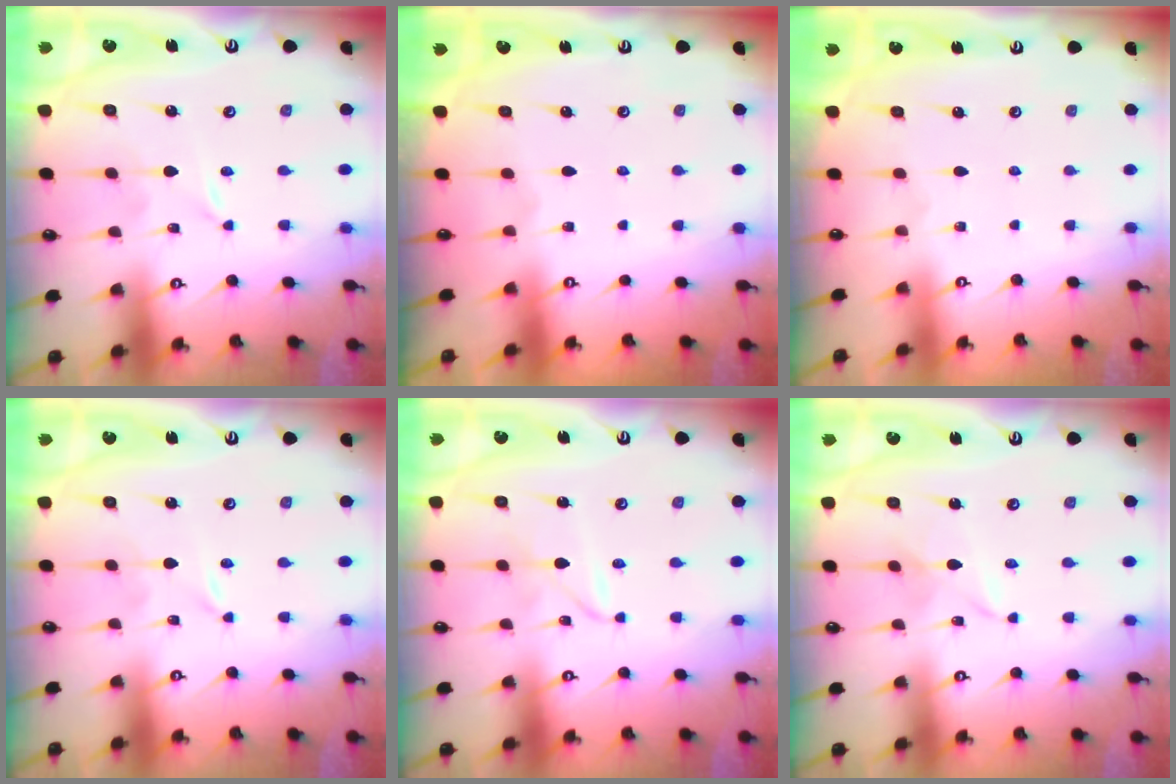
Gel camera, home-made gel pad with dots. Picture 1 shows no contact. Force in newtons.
{"total": 0.6, "press": 0.6, "slide": 0.1}
{"total": 0.0}
{"total": 0.0}
{"total": 2.1, "press": 2.1, "slide": 0.1}
{"total": 1.9, "press": 1.9, "slide": 0.3}